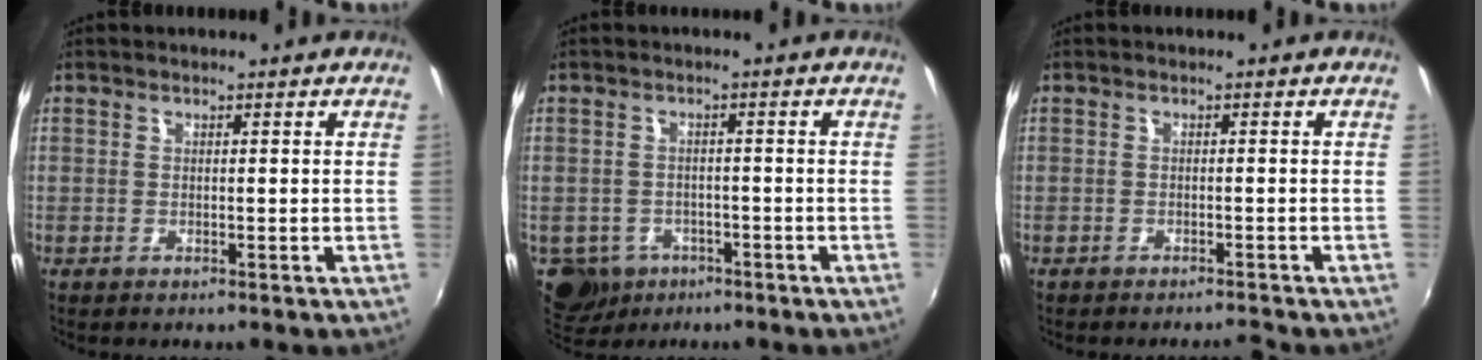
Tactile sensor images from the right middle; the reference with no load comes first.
{"total": 9.2, "force": [-4.4, 7.4, 3.2], "torque": [-0.096, -0.011, -0.057]}
{"total": 1.7, "force": [-1.7, 0.1, 0.3], "torque": [-0.011, -0.005, -0.028]}